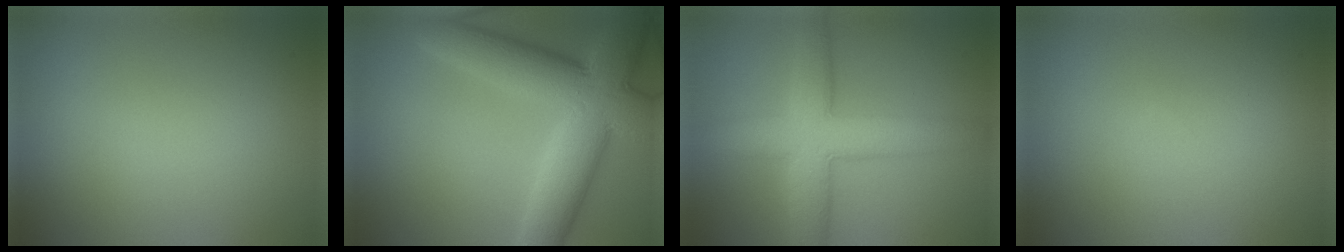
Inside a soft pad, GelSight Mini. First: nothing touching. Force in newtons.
{"total": 11.2, "press": 11.2, "slide": 0.4}
{"total": 7.4, "press": 7.4, "slide": 0.1}
{"total": 0.0}